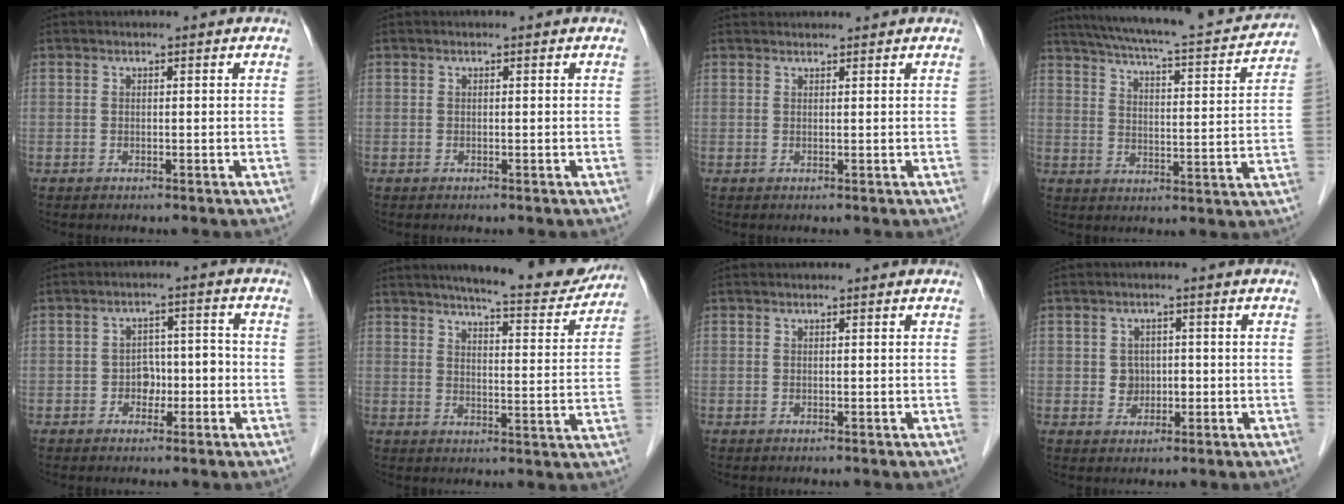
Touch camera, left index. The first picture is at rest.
{"total": 0.0}
{"total": 3.2, "force": [3.2, 0.2, 0.5], "torque": [-0.007, 0.030, 0.047]}
{"total": 20.4, "force": [18.2, 2.4, 8.9], "torque": [-0.148, -0.002, 0.245]}
{"total": 4.1, "force": [-1.5, 2.8, 2.5], "torque": [-0.036, 0.019, -0.025]}
{"total": 14.7, "force": [13.4, 1.6, 5.9], "torque": [-0.079, -0.022, 0.167]}
{"total": 0.0}
{"total": 2.7, "force": [-0.2, 2.5, 1.1], "torque": [-0.013, 0.005, 0.000]}